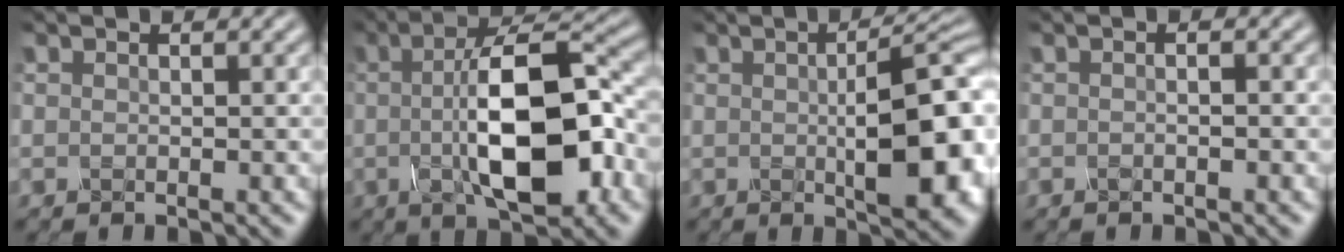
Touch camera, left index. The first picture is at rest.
{"total": 11.0, "force": [-0.8, 3.8, 10.2], "torque": [-0.161, 0.006, -0.014]}
{"total": 10.0, "force": [-0.2, 3.2, 9.4], "torque": [-0.127, -0.001, 0.002]}
{"total": 1.2, "force": [0.0, 0.3, 1.2], "torque": [-0.010, -0.004, -0.011]}